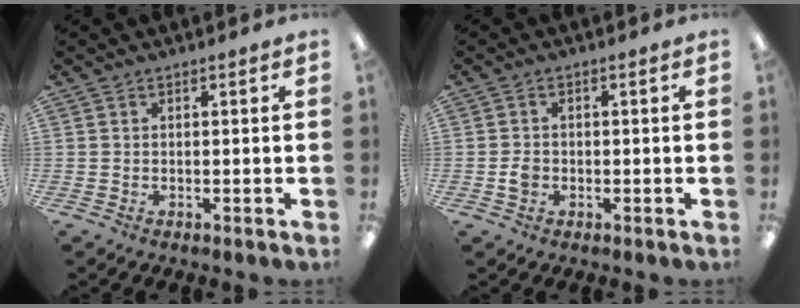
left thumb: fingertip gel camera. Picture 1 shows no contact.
{"total": 2.3, "force": [-0.4, 1.8, 1.5], "torque": [-0.026, 0.005, -0.008]}